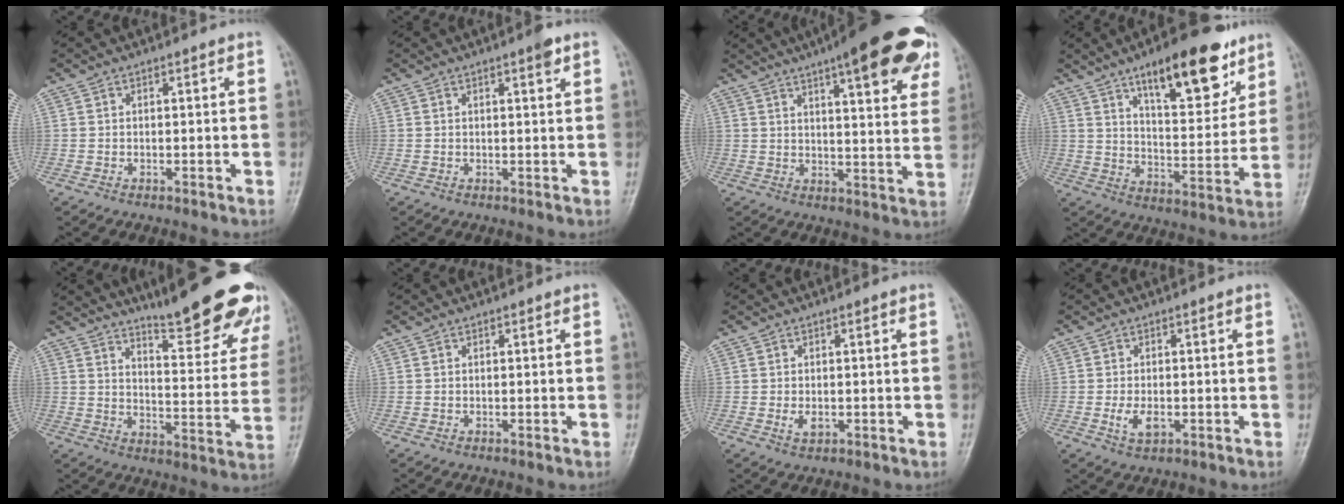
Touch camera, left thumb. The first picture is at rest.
{"total": 2.1, "force": [1.2, 0.3, 1.7], "torque": [-0.022, -0.005, 0.016]}
{"total": 21.4, "force": [12.8, 5.5, 16.2], "torque": [-0.191, -0.023, 0.155]}
{"total": 18.5, "force": [11.5, 6.6, 13.0], "torque": [-0.150, -0.057, 0.181]}
{"total": 20.5, "force": [15.8, 3.9, 12.3], "torque": [-0.131, -0.103, 0.210]}
{"total": 0.0}
{"total": 2.3, "force": [-0.2, 1.4, 1.8], "torque": [-0.028, -0.004, -0.002]}
{"total": 3.7, "force": [-0.9, 2.1, 2.9], "torque": [-0.053, -0.004, -0.014]}